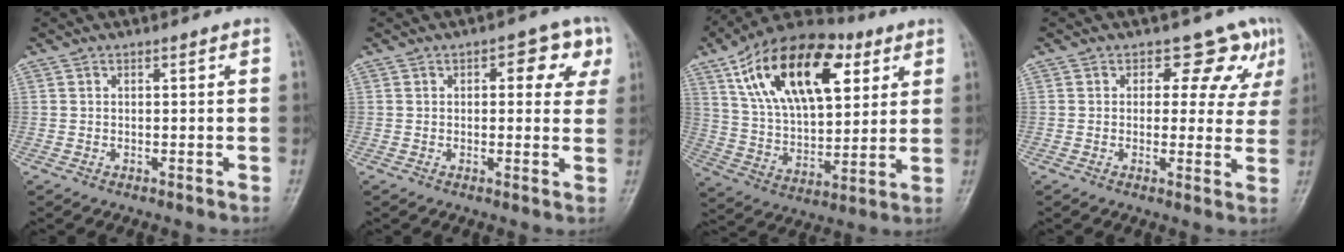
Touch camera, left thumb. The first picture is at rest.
{"total": 7.2, "force": [2.5, 4.0, 5.4], "torque": [-0.022, 0.002, 0.020]}
{"total": 24.2, "force": [10.1, 12.9, 17.8], "torque": [-0.275, -0.015, 0.173]}
{"total": 6.9, "force": [4.0, 4.8, 2.9], "torque": [0.006, -0.017, 0.035]}